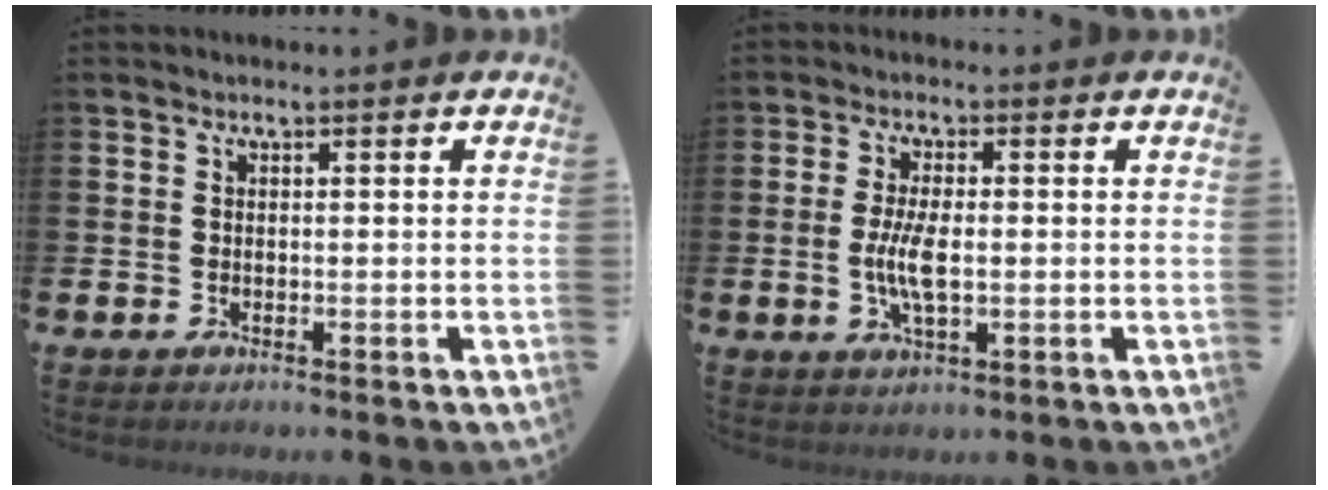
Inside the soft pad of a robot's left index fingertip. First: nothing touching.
{"total": 5.3, "force": [-0.3, 2.0, 4.9], "torque": [-0.100, -0.002, -0.012]}